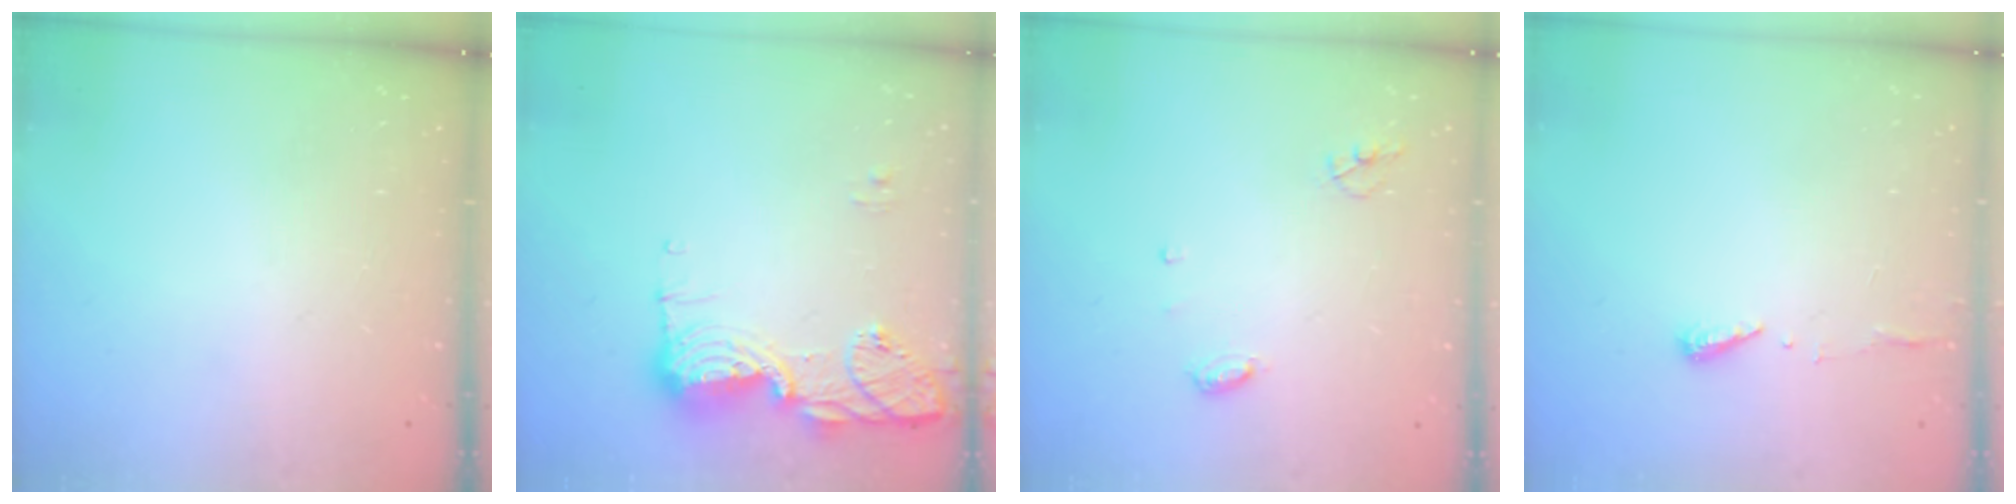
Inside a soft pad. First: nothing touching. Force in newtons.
{"total": 16.1, "press": 15.2, "slide": 5.3}
{"total": 4.7, "press": 4.6, "slide": 0.5}
{"total": 6.3, "press": 6.3, "slide": 0.5}